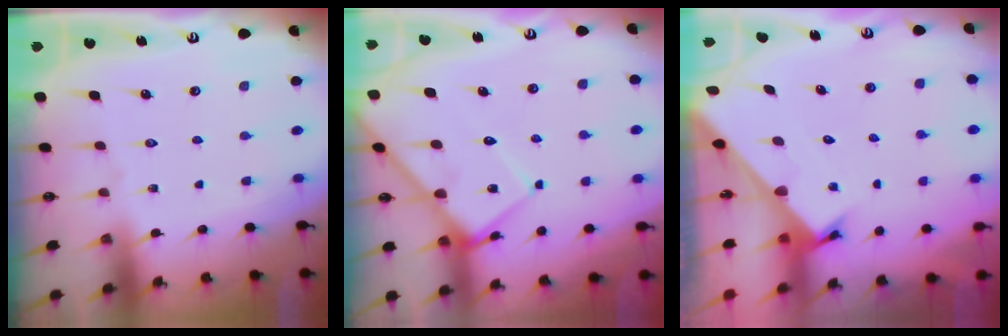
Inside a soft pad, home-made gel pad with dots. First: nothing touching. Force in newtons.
{"total": 9.7, "press": 9.7, "slide": 1.0}
{"total": 2.5, "press": 2.5, "slide": 0.2}